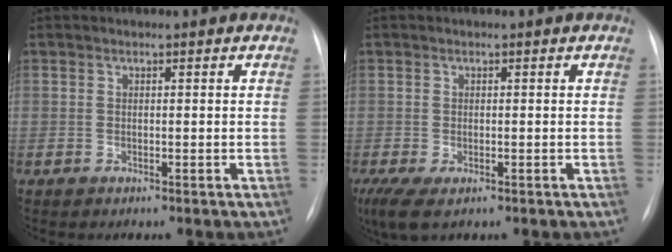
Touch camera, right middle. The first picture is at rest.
{"total": 5.6, "force": [-3.1, 2.5, 3.9], "torque": [-0.075, -0.016, -0.049]}